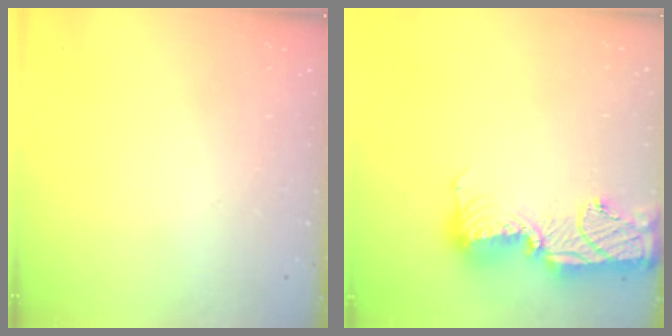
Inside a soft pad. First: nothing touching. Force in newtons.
{"total": 17.0, "press": 16.3, "slide": 4.7}